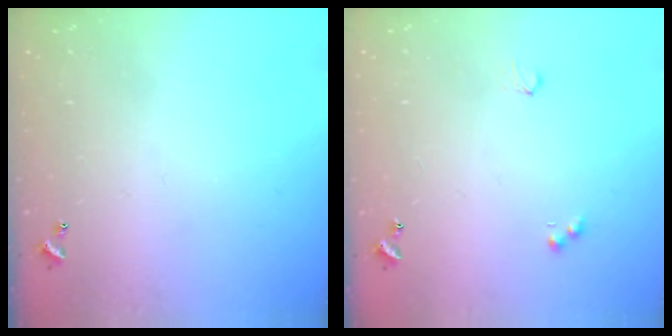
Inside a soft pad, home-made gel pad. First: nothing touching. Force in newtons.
{"total": 3.9, "press": 3.8, "slide": 0.6}